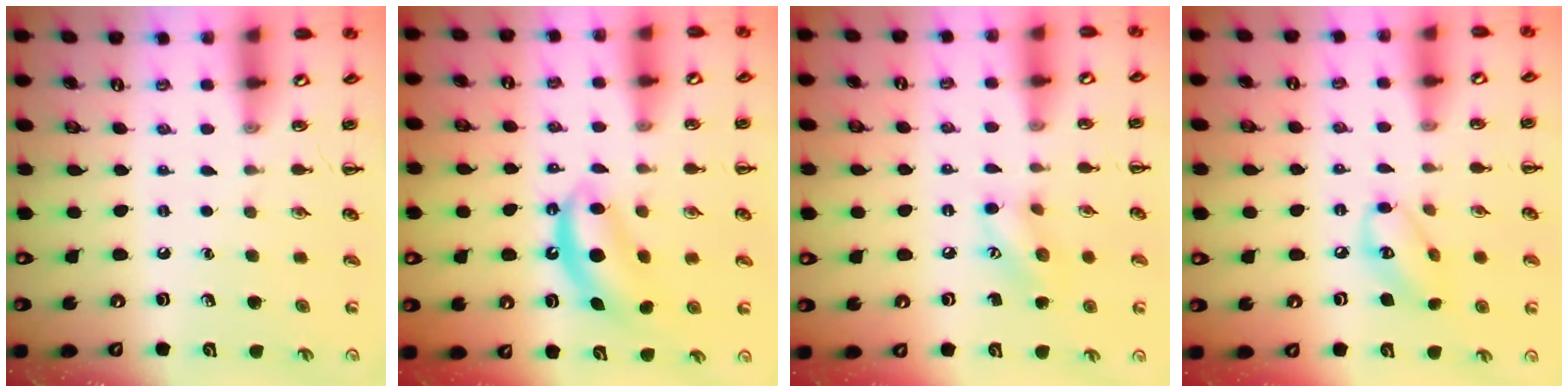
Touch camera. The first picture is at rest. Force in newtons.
{"total": 6.8, "press": 6.7, "slide": 1.1}
{"total": 8.6, "press": 8.6, "slide": 0.4}
{"total": 8.7, "press": 8.6, "slide": 1.1}